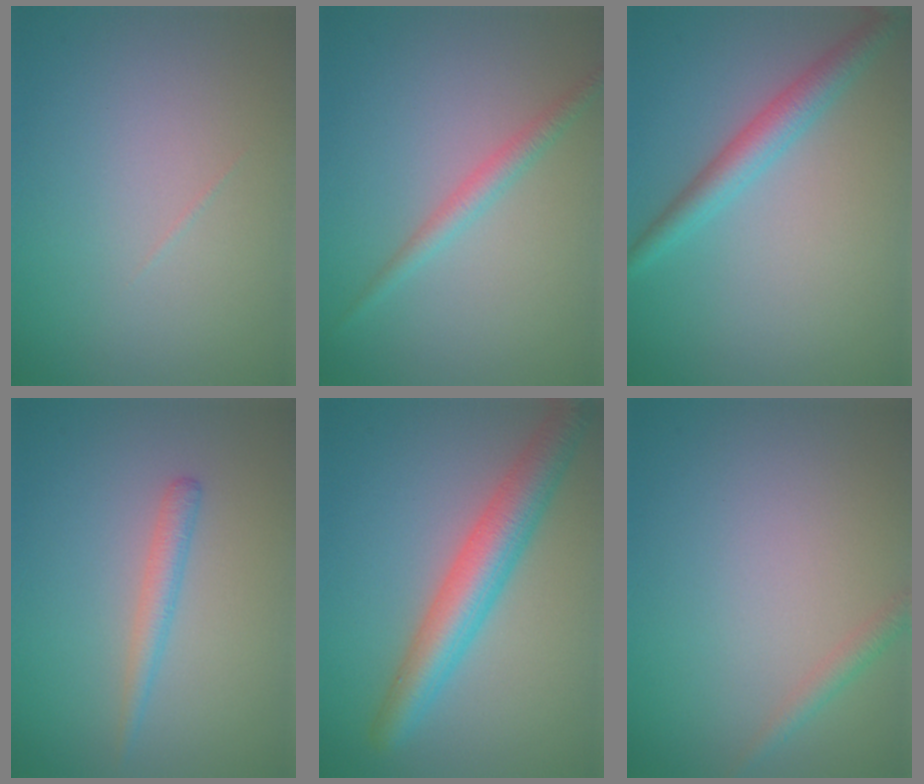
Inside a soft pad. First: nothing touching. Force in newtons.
{"total": 1.8, "press": 1.8, "slide": 0.0}
{"total": 3.2, "press": 3.2, "slide": 0.1}
{"total": 1.7, "press": 1.7, "slide": 0.1}
{"total": 5.6, "press": 5.6, "slide": 0.2}
{"total": 1.4, "press": 1.4, "slide": 0.1}